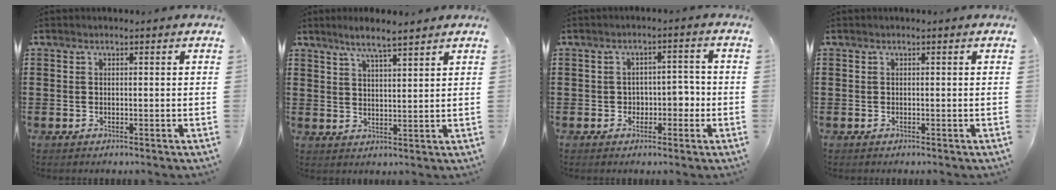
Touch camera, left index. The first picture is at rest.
{"total": 4.8, "force": [3.9, 0.4, 2.7], "torque": [-0.064, -0.002, 0.069]}
{"total": 3.4, "force": [-1.0, 2.5, 2.0], "torque": [-0.038, 0.003, -0.028]}
{"total": 0.0}